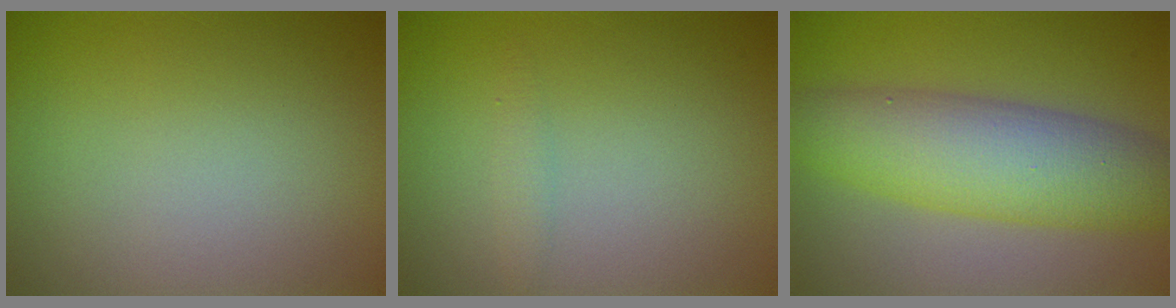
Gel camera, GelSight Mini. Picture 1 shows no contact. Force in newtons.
{"total": 1.0, "press": 1.0, "slide": 0.0}
{"total": 8.1, "press": 8.1, "slide": 0.0}